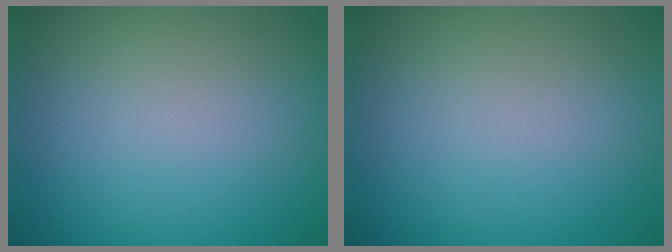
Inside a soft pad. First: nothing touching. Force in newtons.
{"total": 0.0}